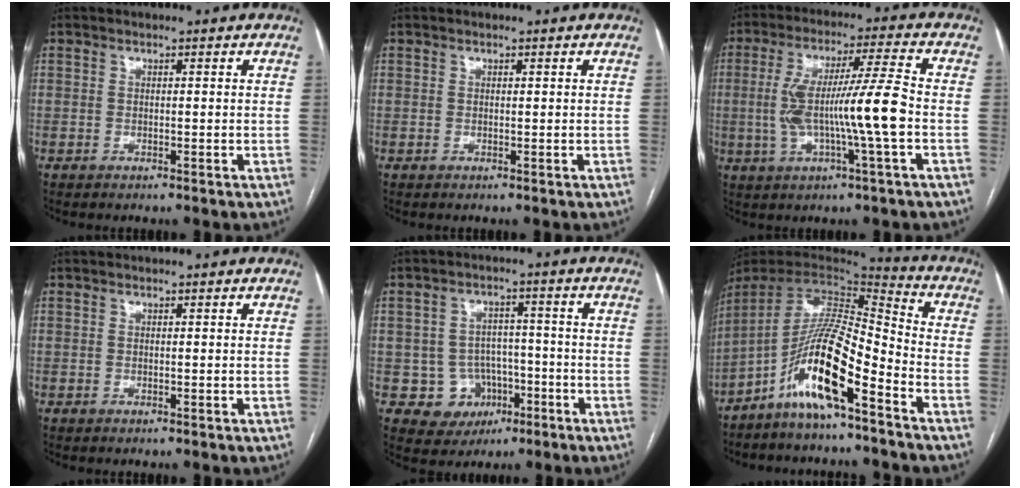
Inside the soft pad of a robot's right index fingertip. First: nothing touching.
{"total": 0.0}
{"total": 12.2, "force": [-1.5, -0.4, 12.0], "torque": [-0.232, 0.010, -0.030]}
{"total": 0.0}
{"total": 7.0, "force": [-2.4, 6.5, 1.1], "torque": [-0.008, 0.016, -0.027]}
{"total": 14.3, "force": [-8.1, 1.3, 11.8], "torque": [-0.221, 0.005, -0.150]}